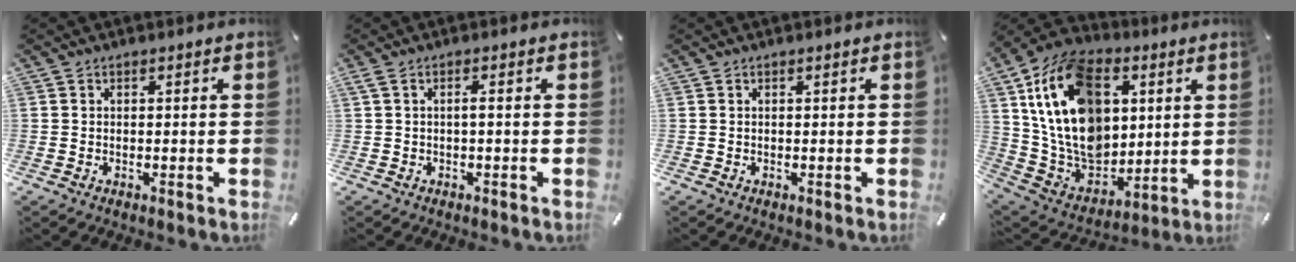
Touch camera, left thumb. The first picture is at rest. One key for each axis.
{"total": 2.3, "fx": 0.0, "fy": 0.2, "fz": 2.3, "tx": -0.043, "ty": 0.001, "tz": -0.003}
{"total": 0.0}
{"total": 23.9, "fx": 6.3, "fy": 17.4, "fz": 15.1, "tx": -0.306, "ty": -0.026, "tz": 0.117}